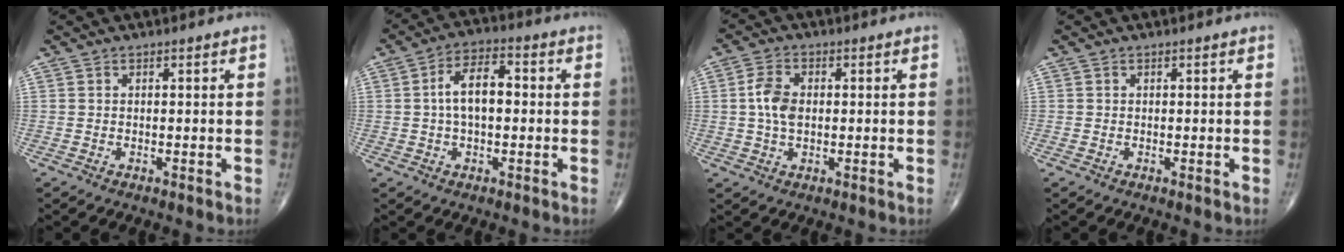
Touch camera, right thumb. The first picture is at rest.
{"total": 8.1, "force": [0.4, 4.3, 6.8], "torque": [-0.115, 0.021, -0.003]}
{"total": 5.6, "force": [0.4, 3.4, 4.3], "torque": [-0.088, 0.005, 0.003]}
{"total": 0.0}